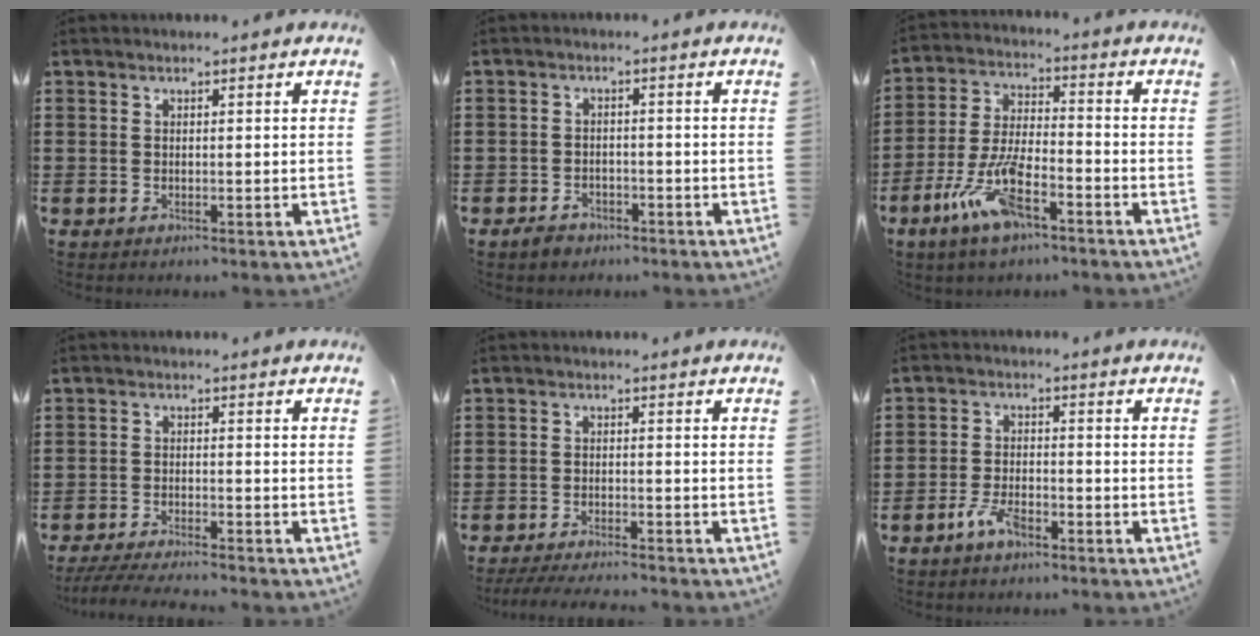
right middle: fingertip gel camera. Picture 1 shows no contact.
{"total": 2.3, "force": [-1.9, 1.2, 0.3], "torque": [-0.013, 0.004, -0.041]}
{"total": 9.9, "force": [-5.5, 3.4, 7.5], "torque": [-0.179, -0.008, -0.108]}
{"total": 3.8, "force": [-3.6, -0.1, 1.3], "torque": [-0.027, -0.010, -0.072]}
{"total": 3.3, "force": [-3.2, -0.1, 1.0], "torque": [-0.023, -0.006, -0.065]}
{"total": 4.2, "force": [-3.1, 1.7, 2.2], "torque": [-0.057, 0.004, -0.065]}